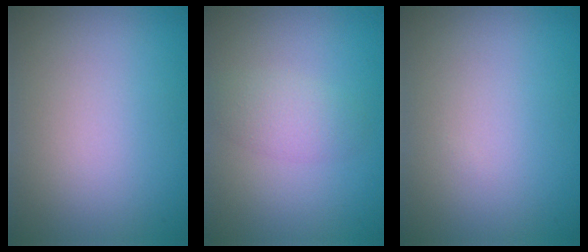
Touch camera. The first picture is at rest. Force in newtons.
{"total": 2.1, "press": 2.1, "slide": 0.1}
{"total": 0.0}